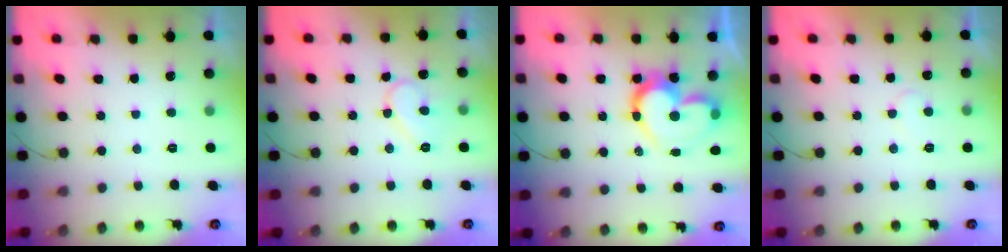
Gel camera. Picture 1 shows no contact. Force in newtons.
{"total": 7.4, "press": 7.3, "slide": 0.7}
{"total": 16.5, "press": 16.5, "slide": 1.5}
{"total": 4.3, "press": 4.3, "slide": 0.2}